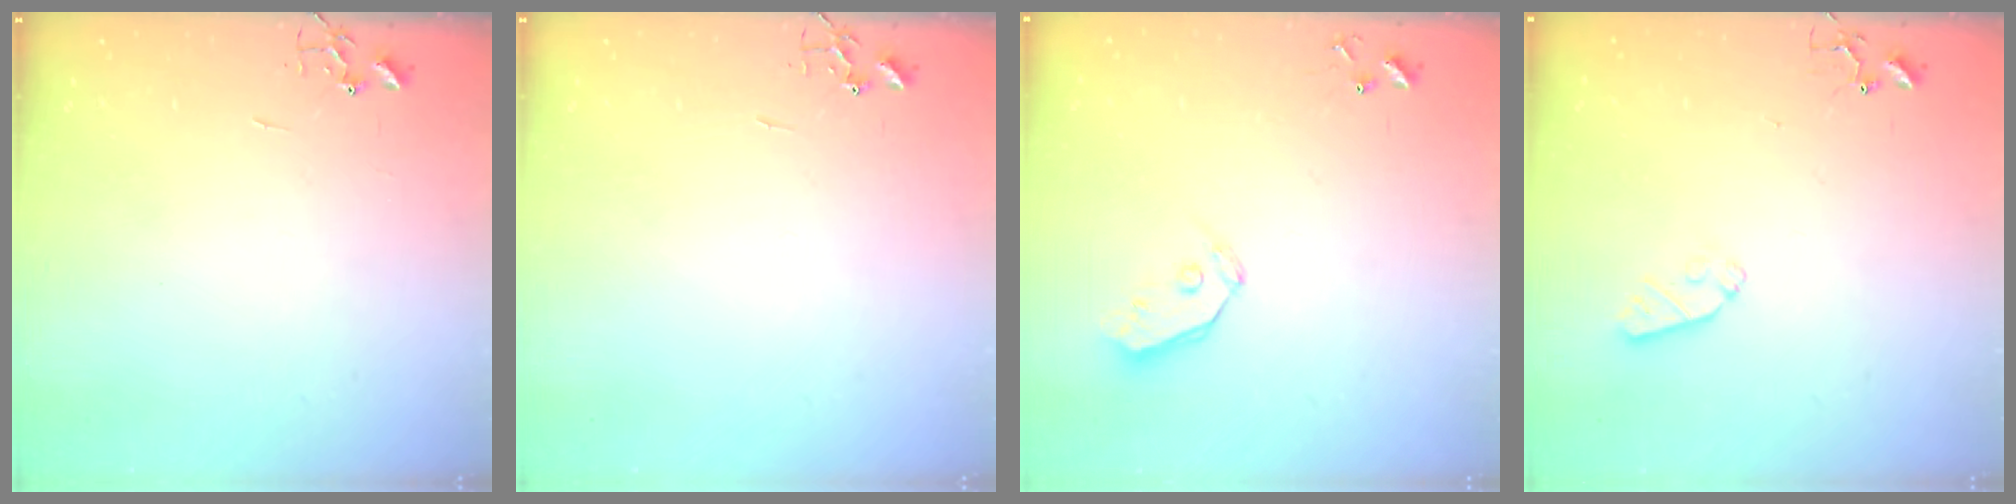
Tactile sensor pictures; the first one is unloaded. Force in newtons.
{"total": 0.0}
{"total": 6.3, "press": 6.3, "slide": 0.7}
{"total": 6.2, "press": 6.2, "slide": 0.9}